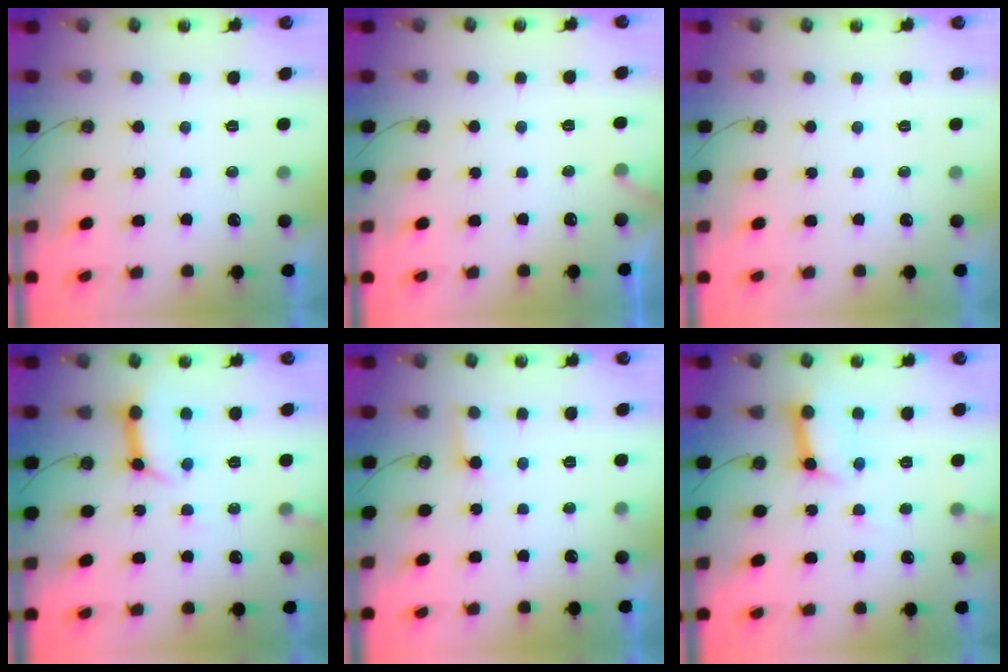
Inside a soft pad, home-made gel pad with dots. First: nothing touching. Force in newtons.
{"total": 3.7, "press": 3.7, "slide": 0.2}
{"total": 0.0}
{"total": 12.3, "press": 12.3, "slide": 1.3}
{"total": 5.1, "press": 5.1, "slide": 0.4}
{"total": 9.8, "press": 9.7, "slide": 1.1}